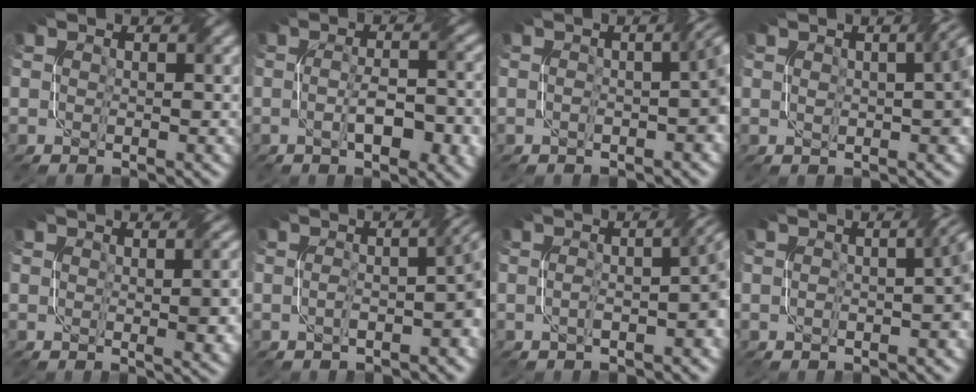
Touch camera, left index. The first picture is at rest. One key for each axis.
{"total": 5.8, "fx": -1.4, "fy": 1.8, "fz": 5.3, "tx": -0.091, "ty": -0.003, "tz": -0.020}
{"total": 3.9, "fx": -0.6, "fy": 1.0, "fz": 3.7, "tx": -0.051, "ty": 0.008, "tz": -0.010}
{"total": 3.5, "fx": 0.4, "fy": 0.9, "fz": 3.4, "tx": -0.049, "ty": 0.009, "tz": 0.008}
{"total": 4.5, "fx": 0.1, "fy": 1.2, "fz": 4.4, "tx": -0.044, "ty": 0.005, "tz": 0.006}
{"total": 4.8, "fx": -1.1, "fy": 1.4, "fz": 4.5, "tx": -0.062, "ty": 0.007, "tz": -0.016}
{"total": 4.8, "fx": -0.9, "fy": 1.4, "fz": 4.5, "tx": -0.060, "ty": 0.008, "tz": -0.013}
{"total": 3.4, "fx": -0.6, "fy": 0.8, "fz": 3.3, "tx": -0.048, "ty": 0.009, "tz": -0.010}